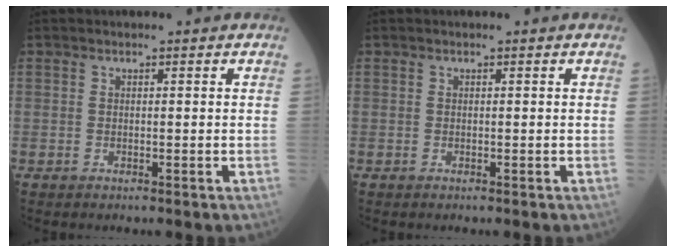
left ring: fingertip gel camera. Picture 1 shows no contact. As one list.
[{"total": 0.0}]